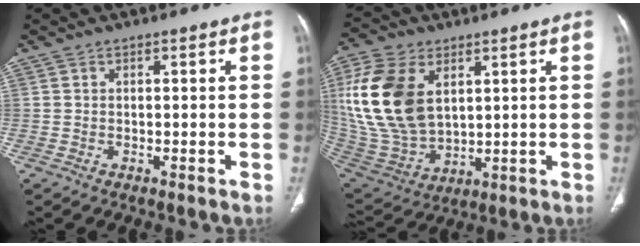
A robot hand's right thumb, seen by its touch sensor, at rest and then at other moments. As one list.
[{"total": 21.0, "force": [5.6, 13.2, 15.4], "torque": [-0.319, -0.025, 0.120]}]